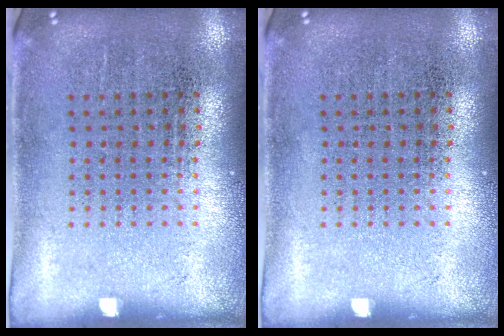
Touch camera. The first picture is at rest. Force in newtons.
{"total": 0.0}